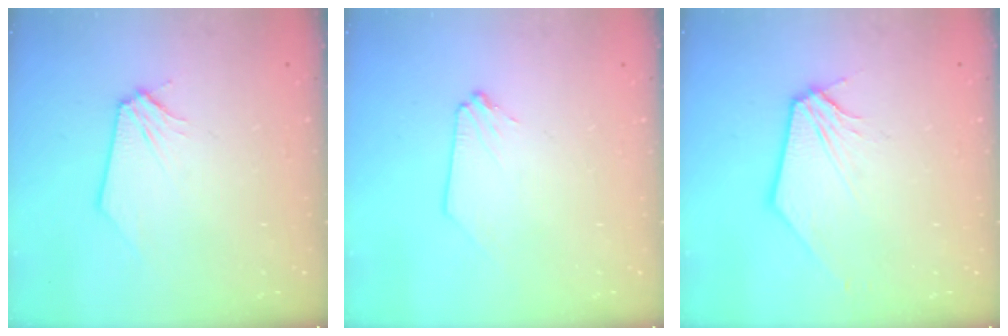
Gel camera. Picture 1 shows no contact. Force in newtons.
{"total": 0.0}
{"total": 1.2, "press": 1.2, "slide": 0.3}